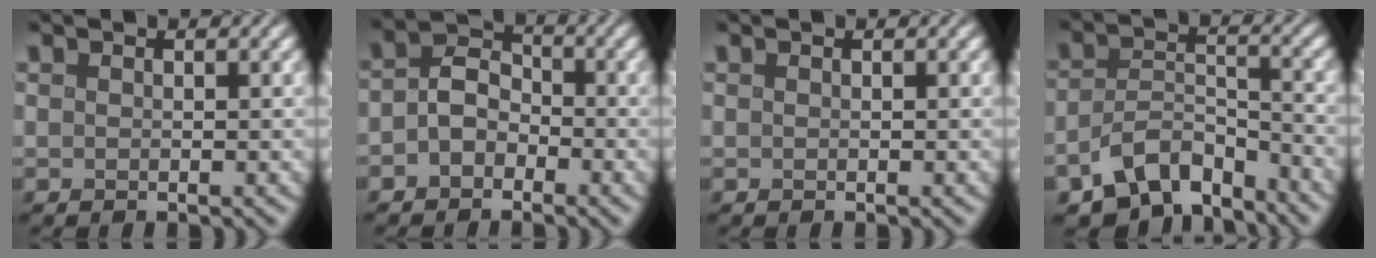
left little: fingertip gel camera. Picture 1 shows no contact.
{"total": 3.2, "force": [-1.4, 2.3, 1.8], "torque": [-0.028, 0.007, -0.036]}
{"total": 0.0}
{"total": 6.9, "force": [-5.3, 3.3, 3.0], "torque": [-0.041, -0.015, -0.092]}